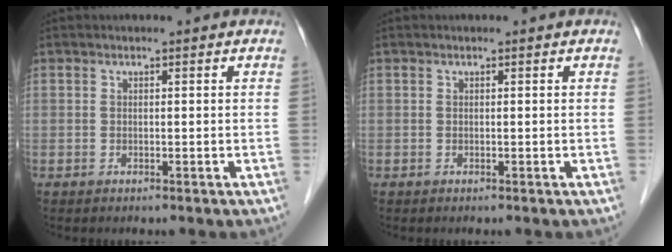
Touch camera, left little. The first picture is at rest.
{"total": 0.0}